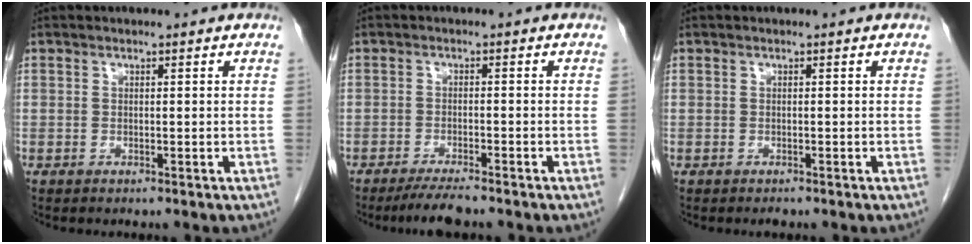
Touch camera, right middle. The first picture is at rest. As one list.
[{"total": 3.9, "force": [-3.3, 0.1, 2.0], "torque": [-0.037, -0.009, -0.059]}, {"total": 0.5, "force": [-0.5, 0.1, 0.2], "torque": [-0.006, 0.000, -0.005]}]